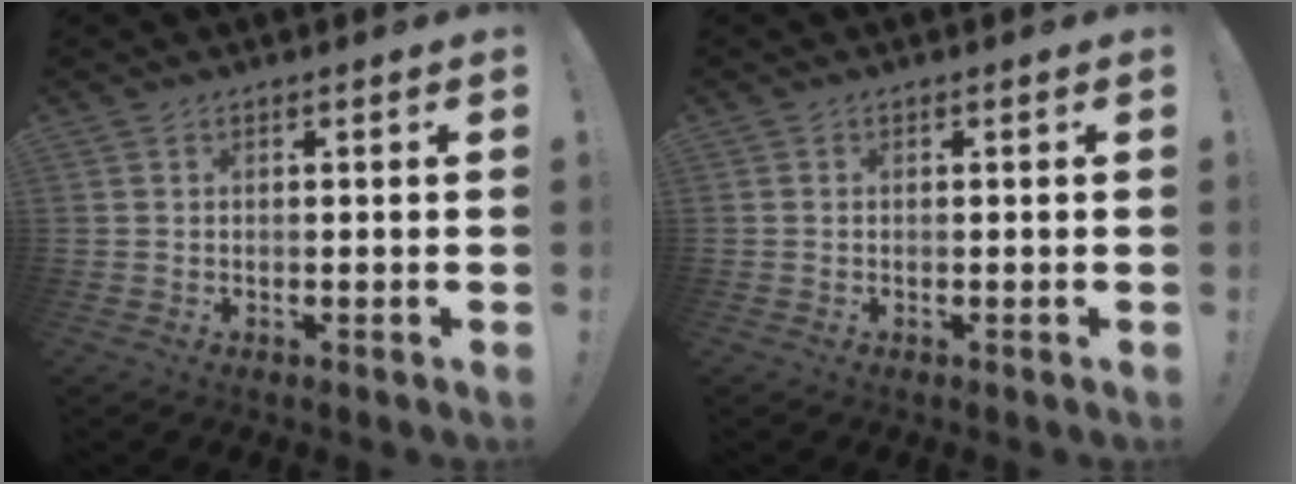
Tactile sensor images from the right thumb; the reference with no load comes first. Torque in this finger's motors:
{"motor_torque": [0.05, -0.15, 0.07, -0.12, 0.00]}